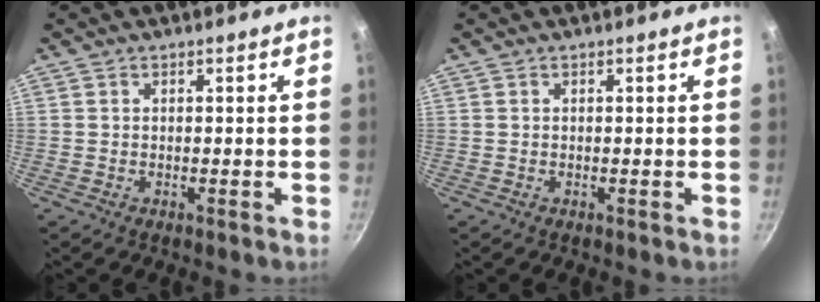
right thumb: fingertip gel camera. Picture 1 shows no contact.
{"total": 0.0}